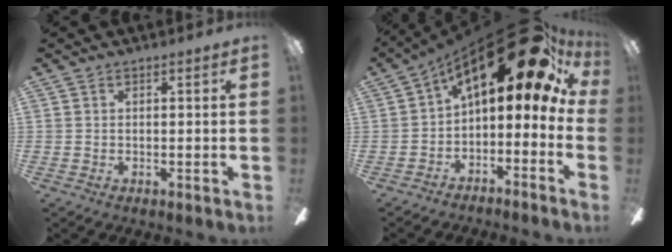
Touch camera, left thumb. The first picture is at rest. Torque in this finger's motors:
{"motor_torque": [1.50, 3.51, 1.58, -1.19, 0.16]}